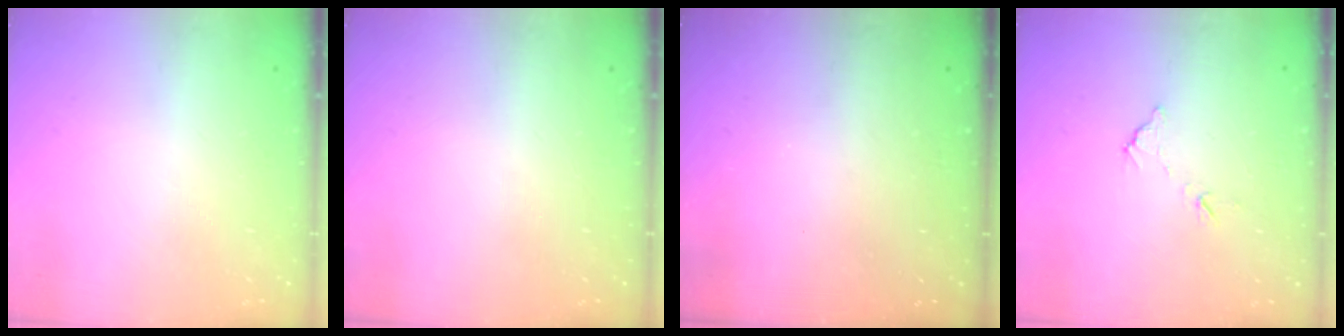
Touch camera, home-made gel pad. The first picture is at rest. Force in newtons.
{"total": 0.0}
{"total": 3.3, "press": 3.3, "slide": 0.1}
{"total": 5.3, "press": 5.3, "slide": 0.2}